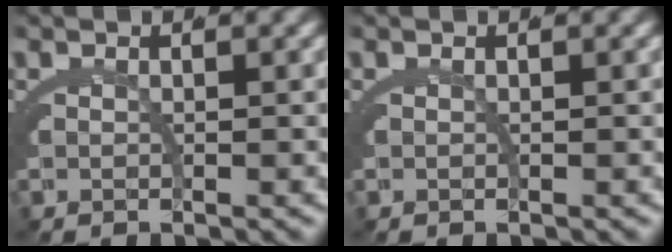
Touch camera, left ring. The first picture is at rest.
{"total": 0.0}